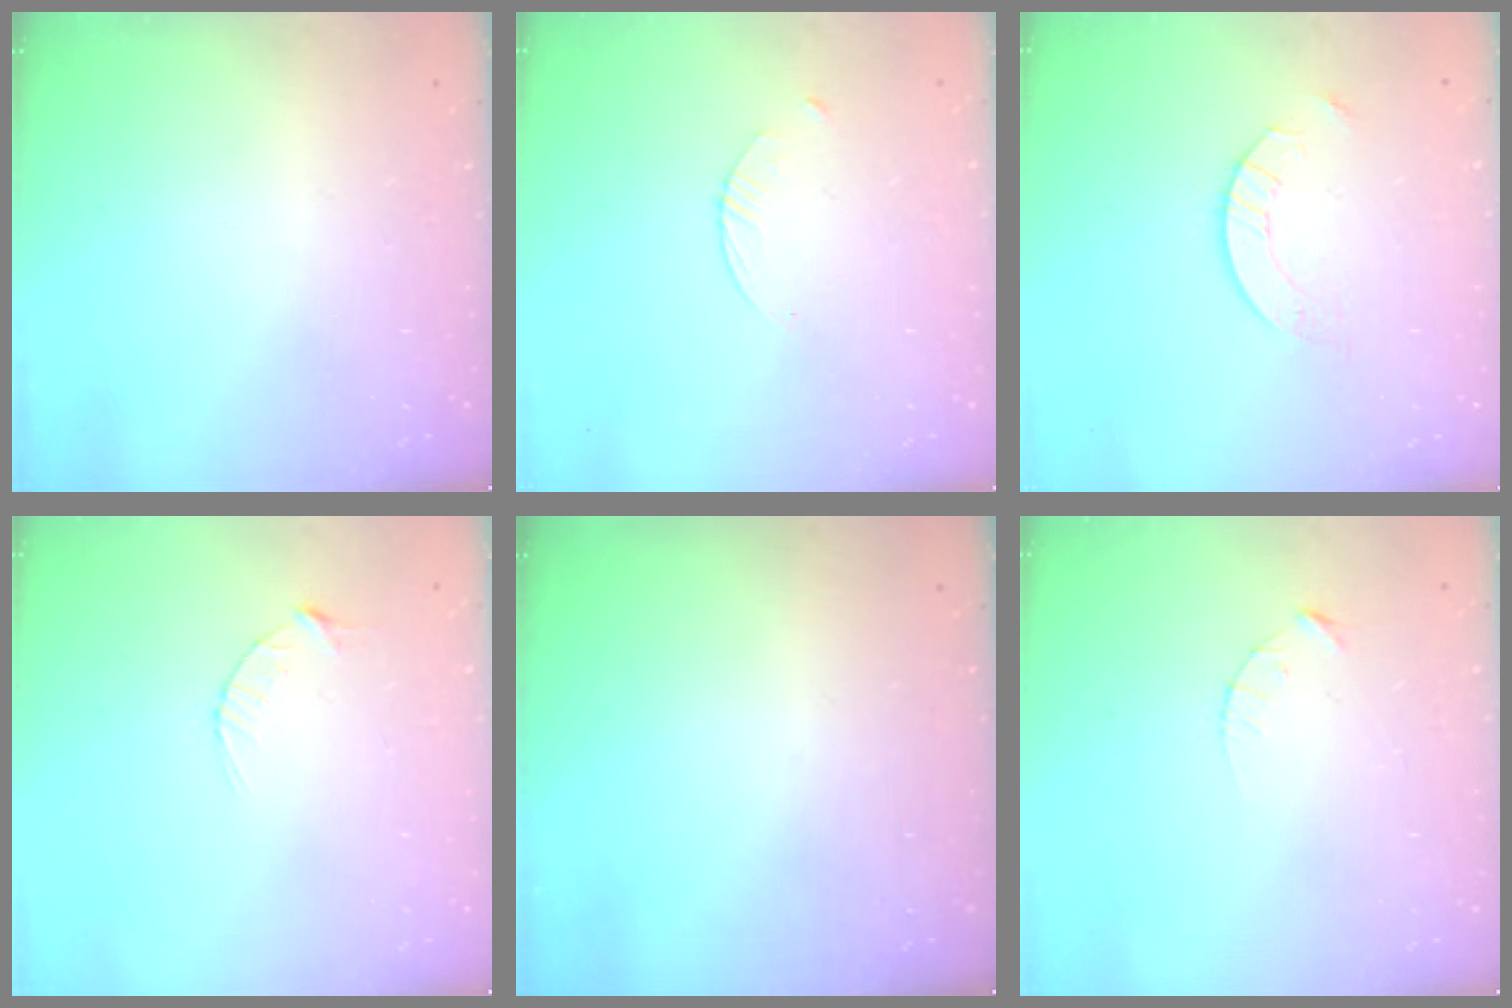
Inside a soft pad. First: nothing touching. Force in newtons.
{"total": 1.5, "press": 1.5, "slide": 0.2}
{"total": 4.9, "press": 4.9, "slide": 0.5}
{"total": 2.9, "press": 2.9, "slide": 0.4}
{"total": 0.0}
{"total": 2.1, "press": 2.1, "slide": 0.3}